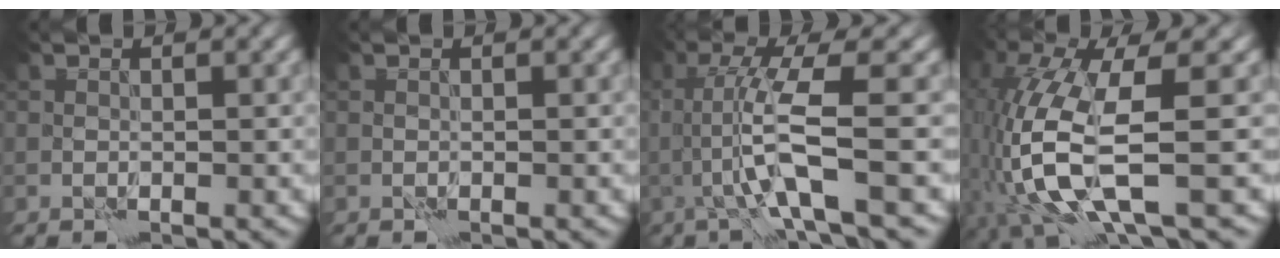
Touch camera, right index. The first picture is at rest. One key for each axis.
{"total": 0.0}
{"total": 5.8, "fx": -0.6, "fy": 0.3, "fz": 5.7, "tx": -0.114, "ty": 0.006, "tz": -0.011}
{"total": 9.9, "fx": -2.2, "fy": 3.1, "fz": 9.1, "tx": -0.217, "ty": -0.018, "tz": -0.039}